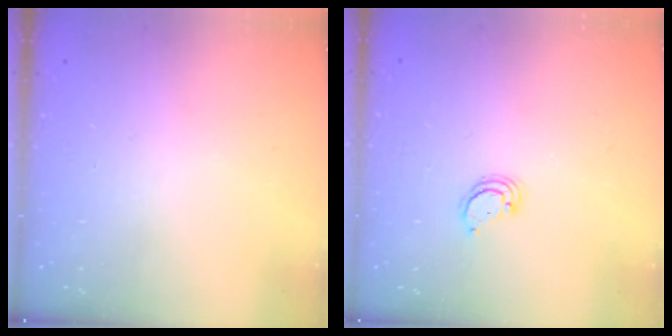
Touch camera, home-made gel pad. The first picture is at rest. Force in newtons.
{"total": 2.8, "press": 2.8, "slide": 0.2}